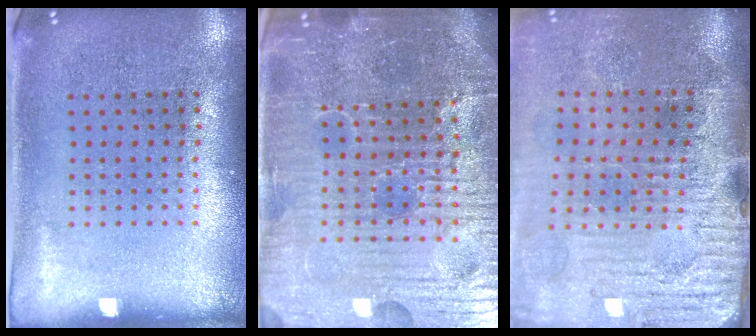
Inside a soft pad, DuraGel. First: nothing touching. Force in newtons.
{"total": 6.5, "press": 6.0, "slide": 2.6}
{"total": 4.6, "press": 4.0, "slide": 2.4}